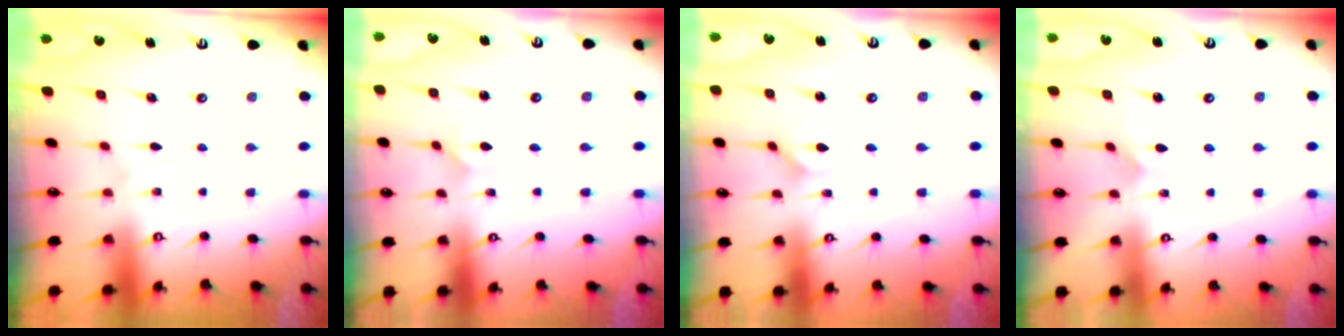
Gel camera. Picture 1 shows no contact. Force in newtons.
{"total": 1.6, "press": 1.6, "slide": 0.1}
{"total": 0.9, "press": 0.9, "slide": 0.0}
{"total": 2.8, "press": 2.8, "slide": 0.3}